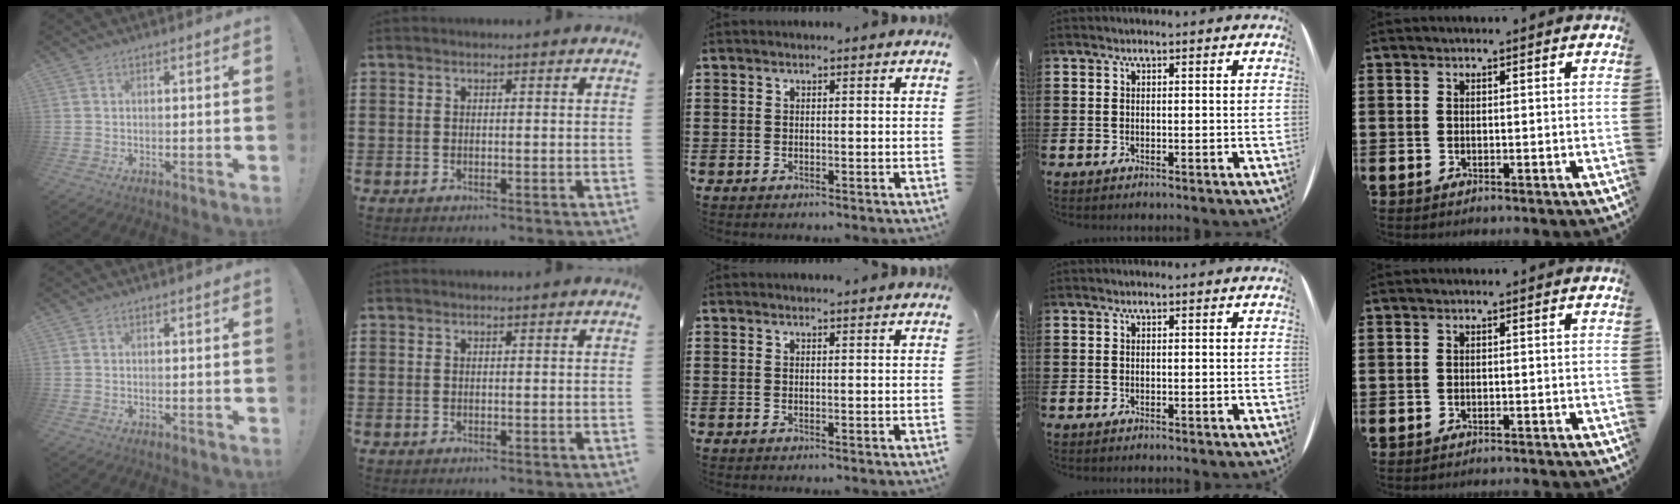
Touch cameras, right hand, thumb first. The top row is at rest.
{"middle": {"total": 0.8, "force": [0.8, 0.0, 0.1], "torque": [0.004, -0.006, 0.013]}}